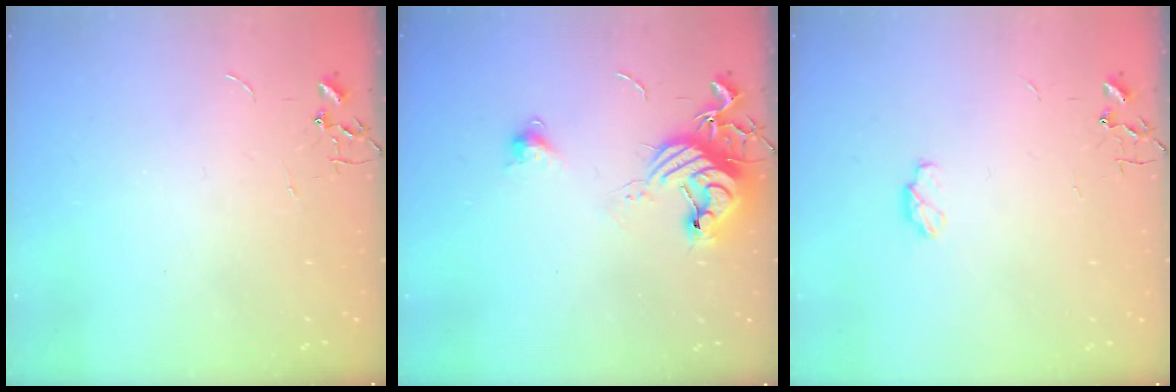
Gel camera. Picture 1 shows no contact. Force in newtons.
{"total": 12.8, "press": 12.8, "slide": 0.8}
{"total": 4.6, "press": 4.6, "slide": 0.6}